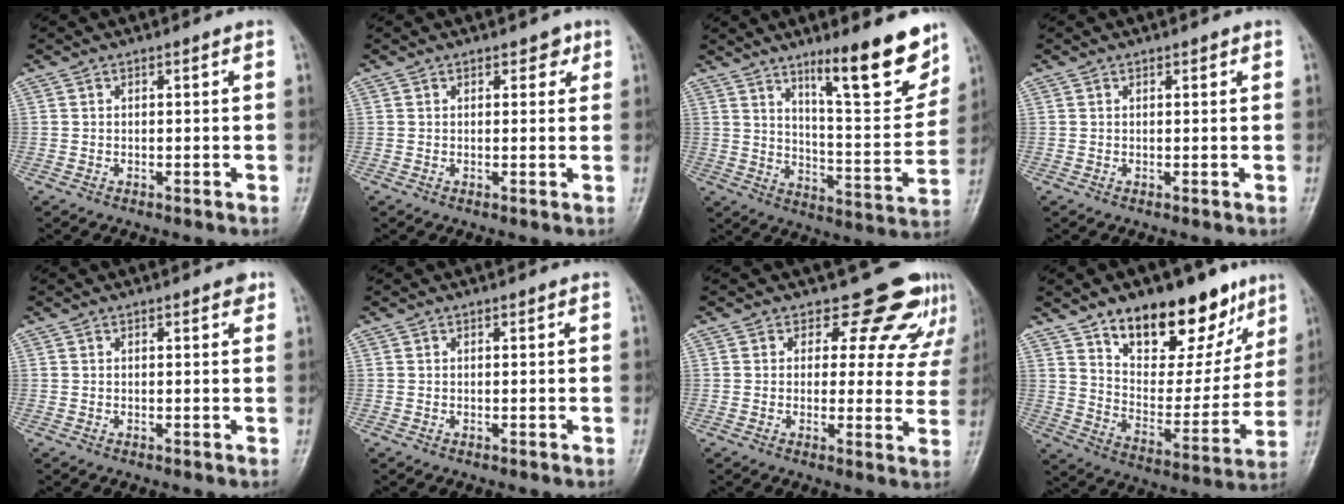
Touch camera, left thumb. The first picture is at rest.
{"total": 2.1, "force": [1.2, 1.4, 1.0], "torque": [0.006, -0.003, 0.011]}
{"total": 16.1, "force": [10.7, 3.2, 11.5], "torque": [-0.139, -0.078, 0.173]}
{"total": 0.6, "force": [0.5, 0.3, 0.3], "torque": [0.001, -0.002, 0.004]}
{"total": 1.3, "force": [0.8, 0.6, 0.9], "torque": [-0.003, -0.001, 0.006]}
{"total": 0.0}
{"total": 11.5, "force": [9.5, 5.9, 2.6], "torque": [0.027, -0.057, 0.087]}
{"total": 21.5, "force": [13.8, 10.7, 12.6], "torque": [-0.127, -0.069, 0.219]}